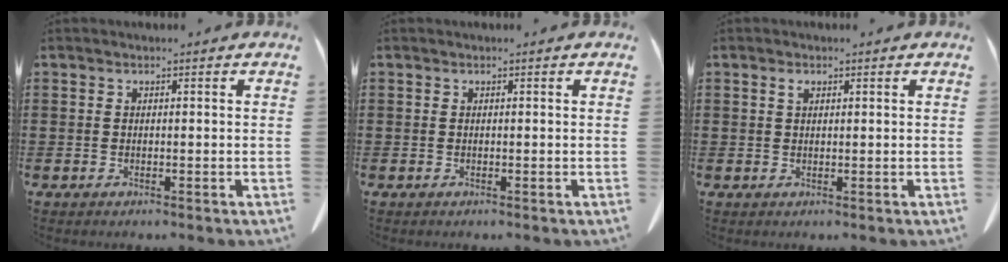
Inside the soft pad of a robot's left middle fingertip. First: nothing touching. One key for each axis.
{"total": 0.0}
{"total": 1.0, "fx": 0.5, "fy": 0.5, "fz": 0.8, "tx": -0.017, "ty": 0.005, "tz": 0.008}